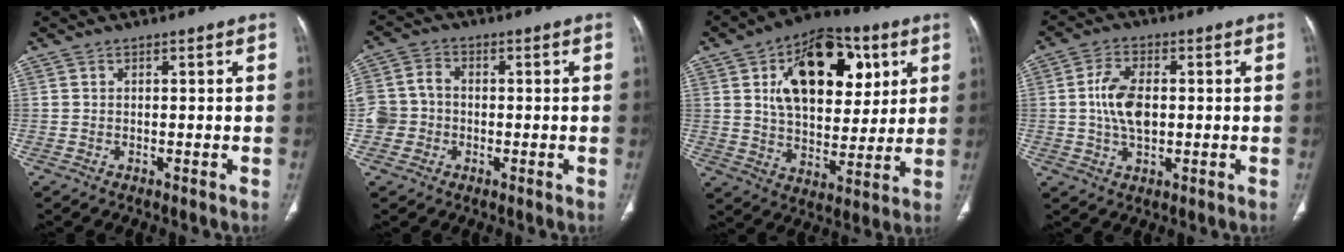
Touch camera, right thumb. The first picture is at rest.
{"total": 6.7, "force": [-1.1, 6.0, 2.7], "torque": [-0.043, 0.022, -0.027]}
{"total": 21.6, "force": [7.3, 12.9, 15.7], "torque": [-0.193, -0.013, 0.113]}
{"total": 8.0, "force": [0.2, 4.6, 6.5], "torque": [-0.121, 0.004, 0.003]}